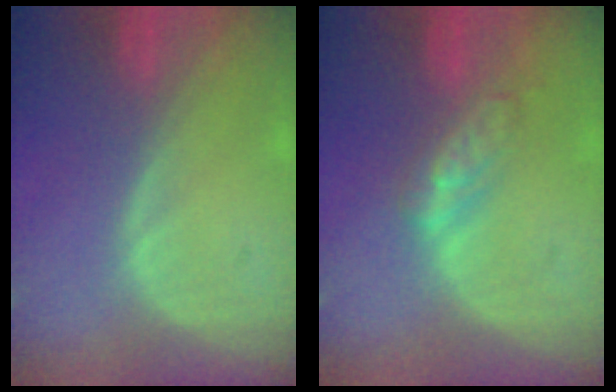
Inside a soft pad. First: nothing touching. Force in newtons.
{"total": 4.6, "press": 4.4, "slide": 1.4}